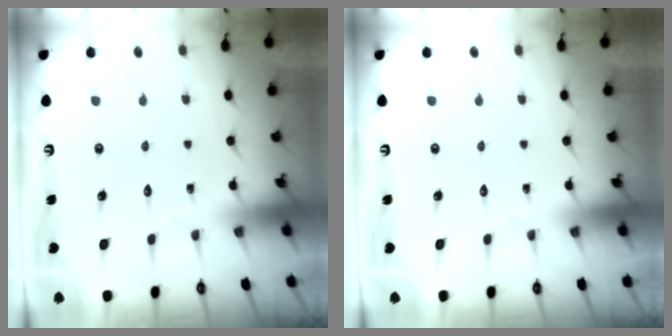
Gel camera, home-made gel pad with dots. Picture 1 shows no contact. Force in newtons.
{"total": 0.0}